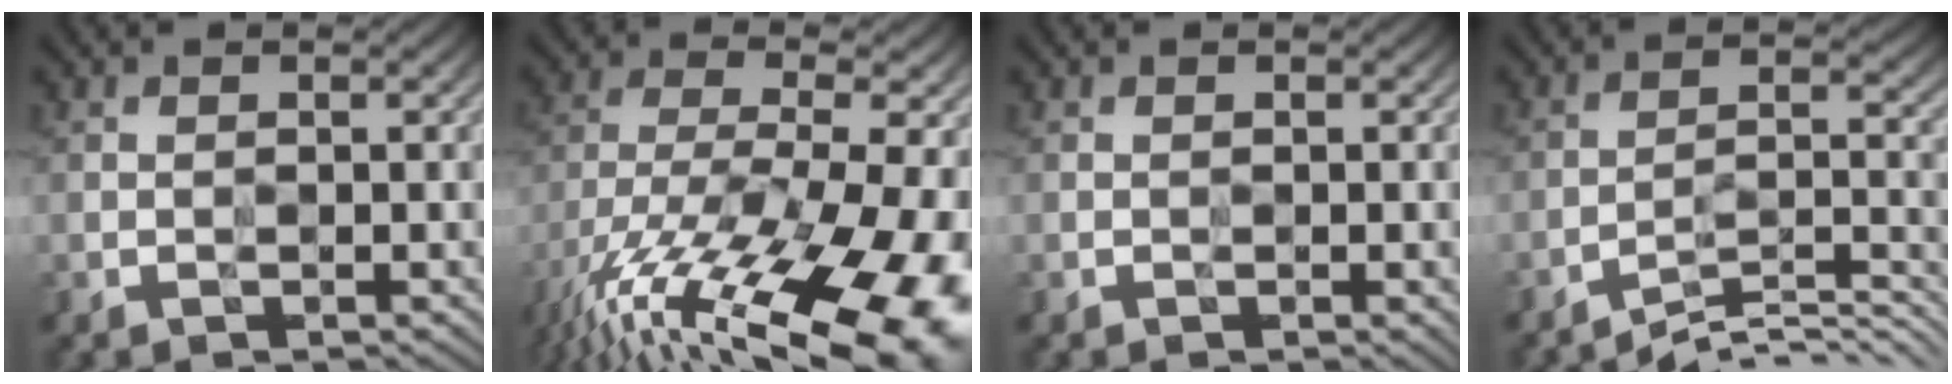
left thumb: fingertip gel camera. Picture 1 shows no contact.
{"total": 17.8, "force": [-11.6, 4.9, 12.5], "torque": [-0.234, -0.023, -0.181]}
{"total": 1.5, "force": [-0.4, 0.7, 1.2], "torque": [-0.009, -0.001, -0.003]}
{"total": 7.3, "force": [-6.7, 0.7, 2.7], "torque": [-0.032, 0.004, -0.114]}